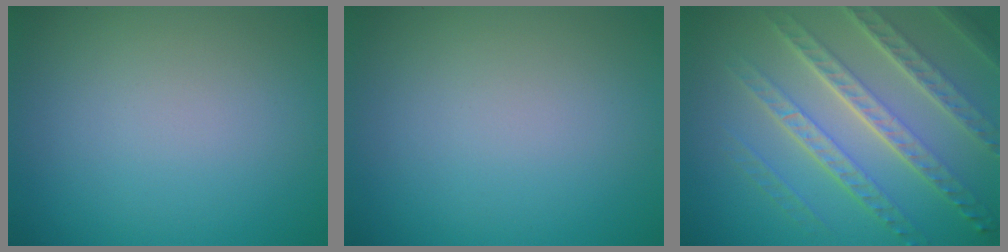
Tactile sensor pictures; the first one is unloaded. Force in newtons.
{"total": 0.0}
{"total": 7.4, "press": 5.2, "slide": 5.2}